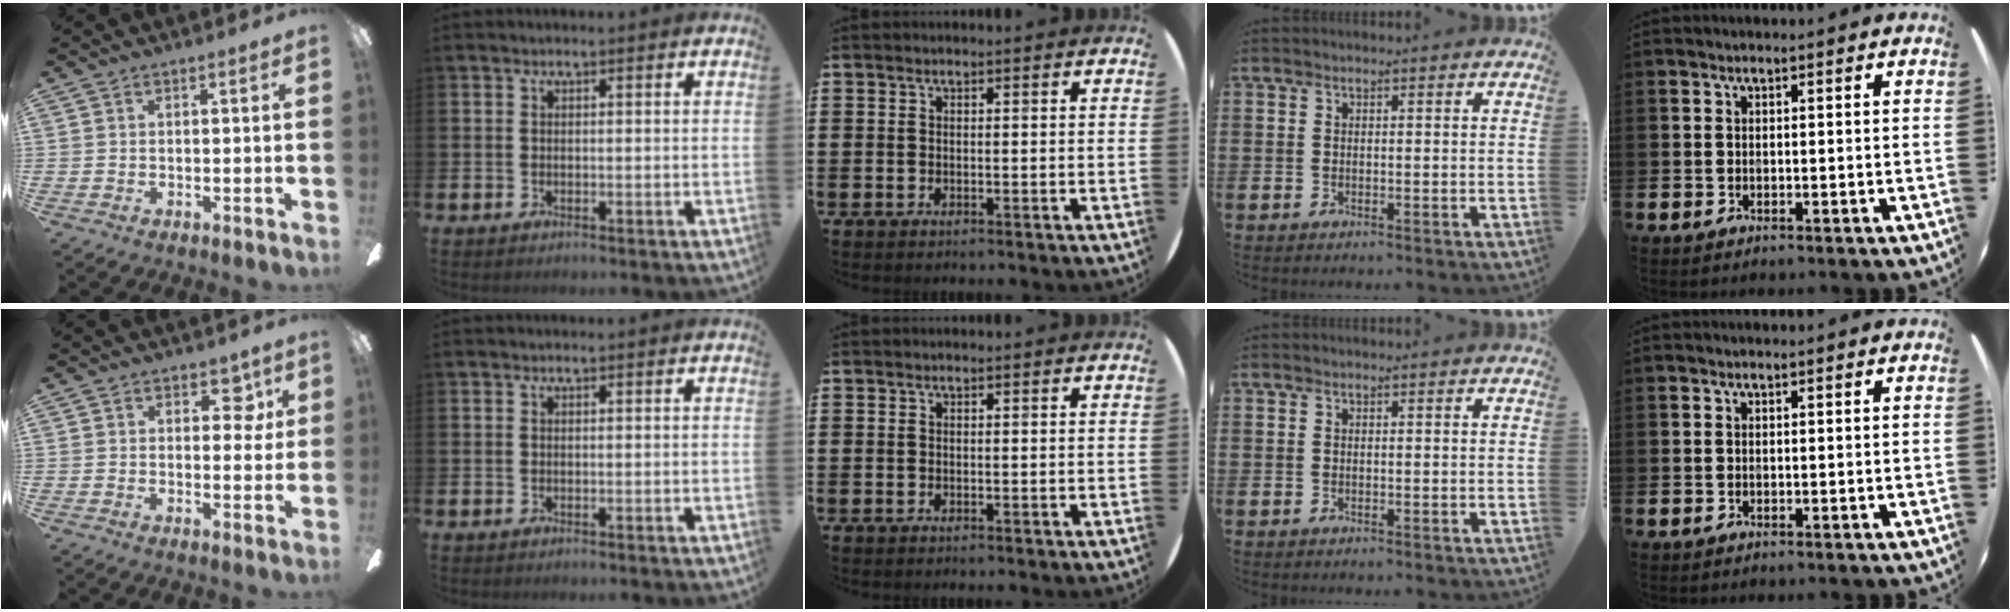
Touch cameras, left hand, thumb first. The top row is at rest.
{"thumb": {"total": 5.4, "force": [2.2, 3.4, 3.6], "torque": [-0.034, -0.003, 0.033]}}